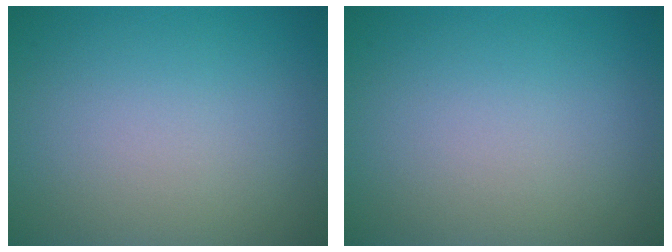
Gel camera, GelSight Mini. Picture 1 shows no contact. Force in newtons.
{"total": 0.0}